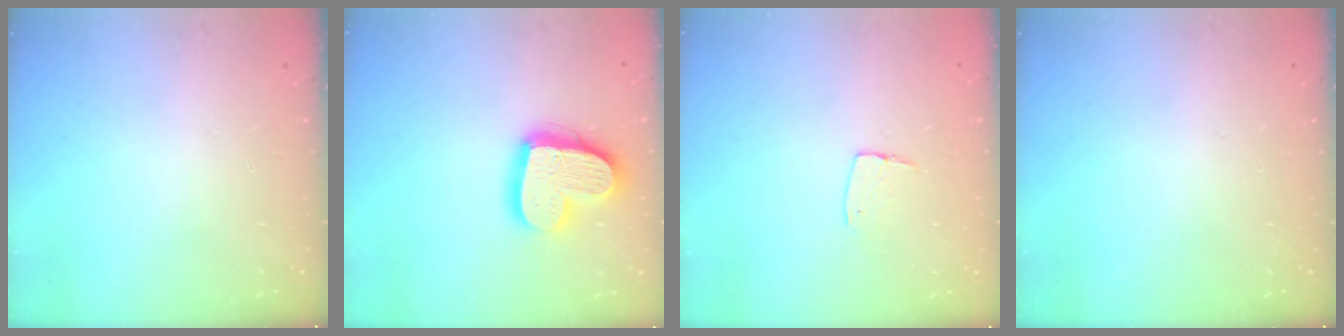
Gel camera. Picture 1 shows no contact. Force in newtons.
{"total": 18.3, "press": 18.3, "slide": 1.6}
{"total": 6.0, "press": 6.0, "slide": 0.4}
{"total": 0.0}